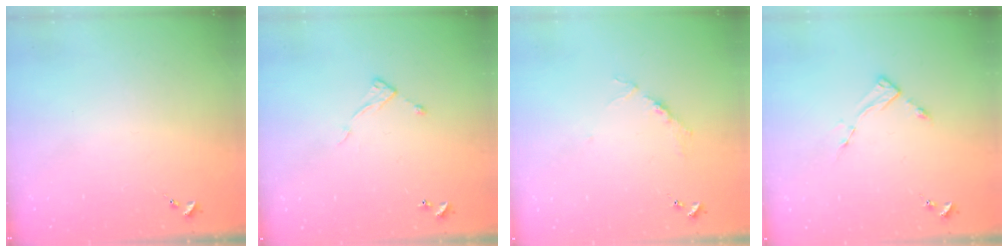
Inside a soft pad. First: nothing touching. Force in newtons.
{"total": 6.2, "press": 6.2, "slide": 0.4}
{"total": 3.9, "press": 3.8, "slide": 0.5}
{"total": 3.4, "press": 3.4, "slide": 0.4}